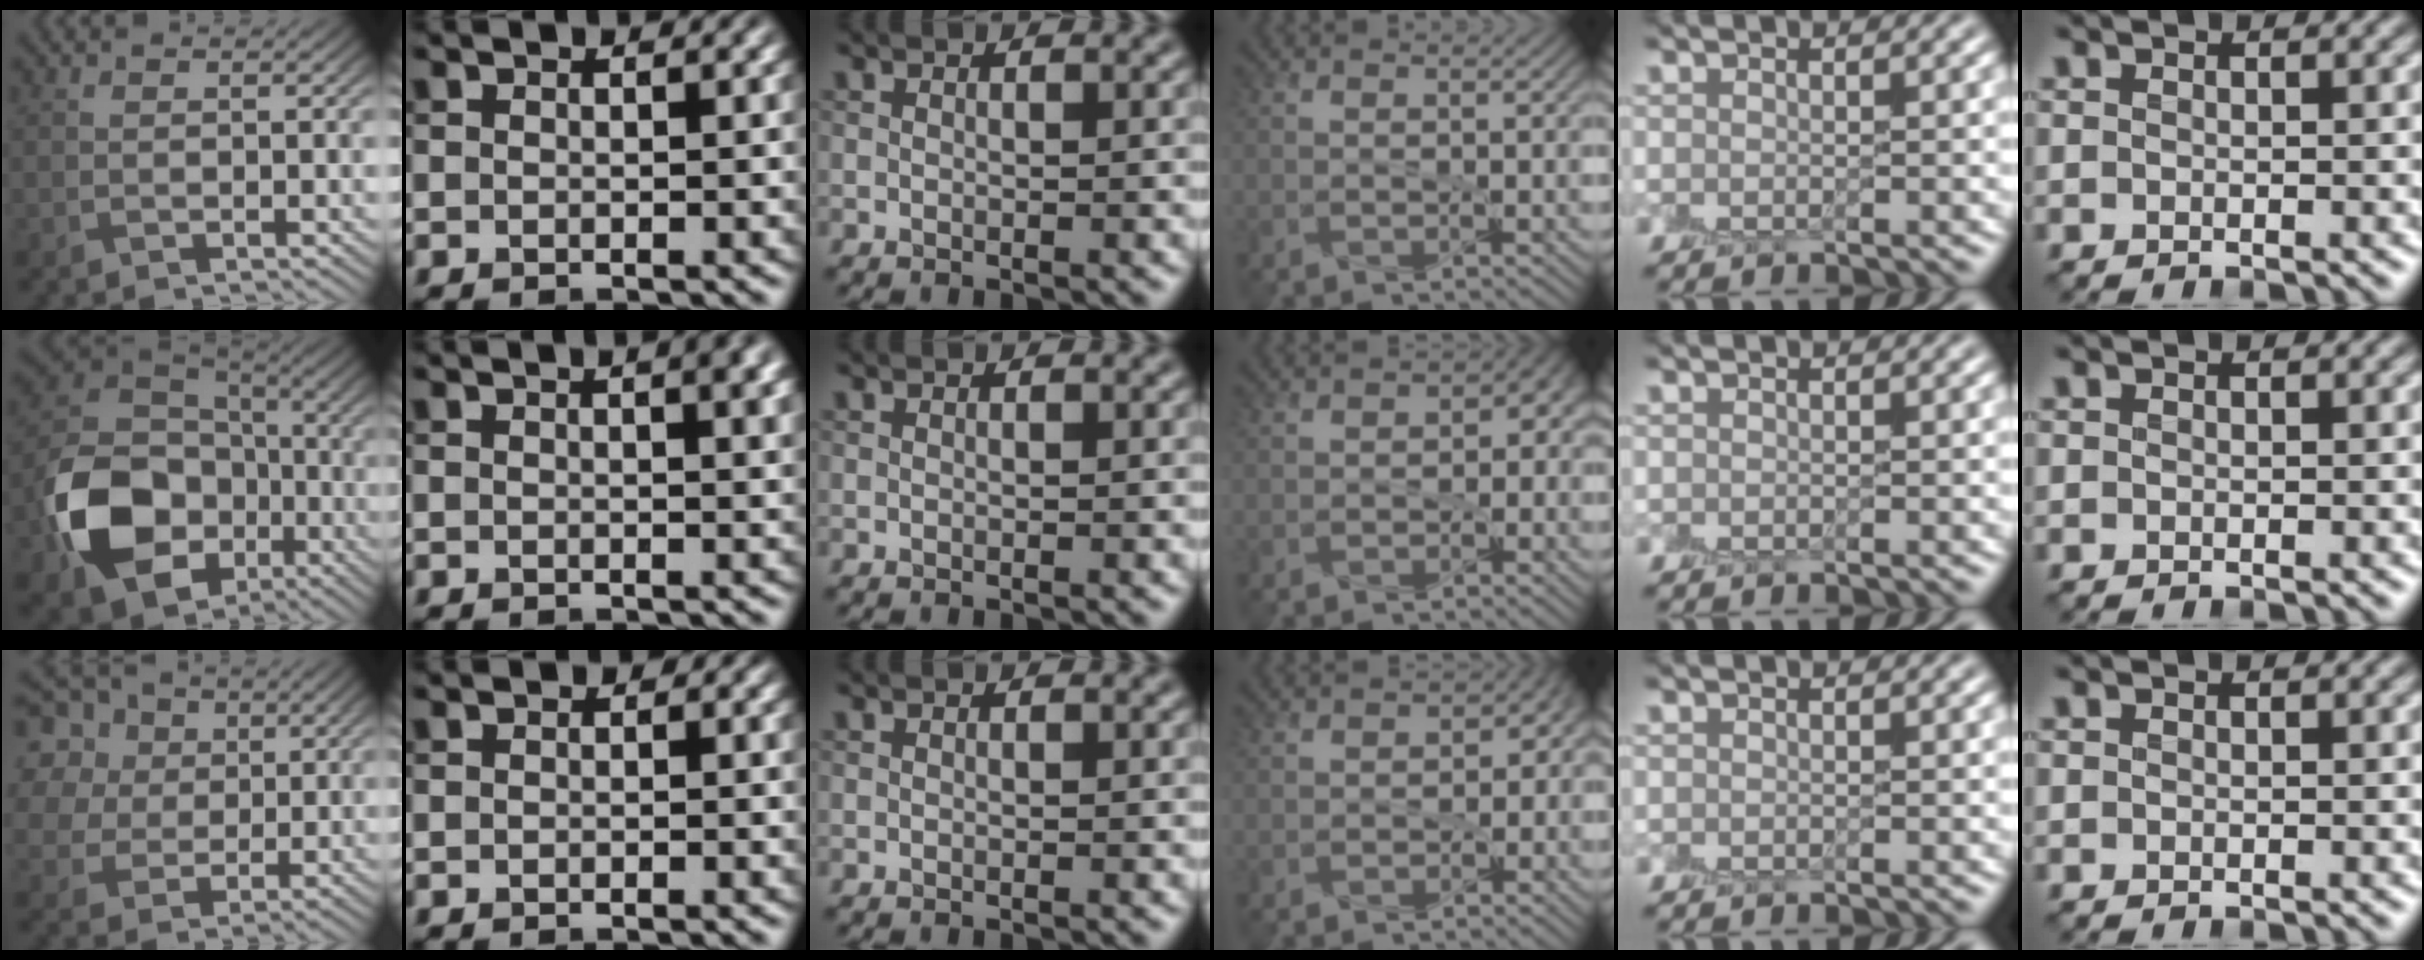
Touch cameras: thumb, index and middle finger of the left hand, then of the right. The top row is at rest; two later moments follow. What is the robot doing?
{"motion": "peel", "object": "lint roller sheet"}